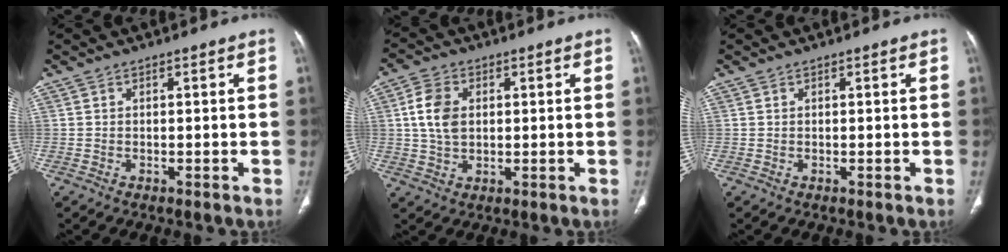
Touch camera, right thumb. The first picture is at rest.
{"total": 6.9, "force": [1.1, 4.7, 4.9], "torque": [-0.093, 0.004, 0.021]}
{"total": 0.0}